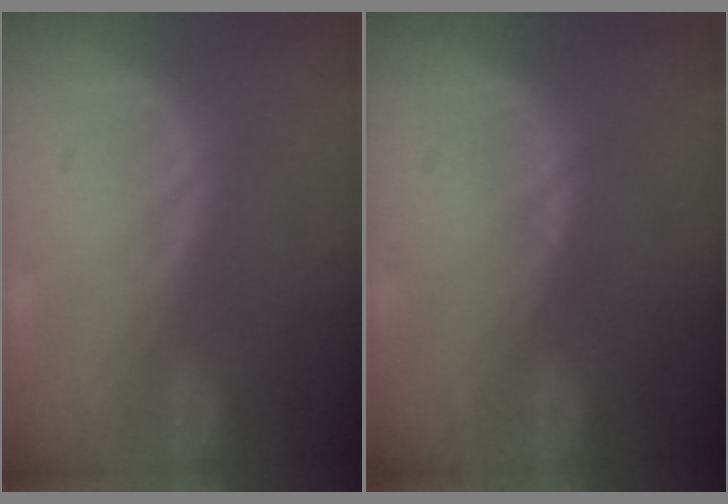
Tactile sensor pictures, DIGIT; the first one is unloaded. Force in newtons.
{"total": 0.5, "press": 0.5, "slide": 0.1}